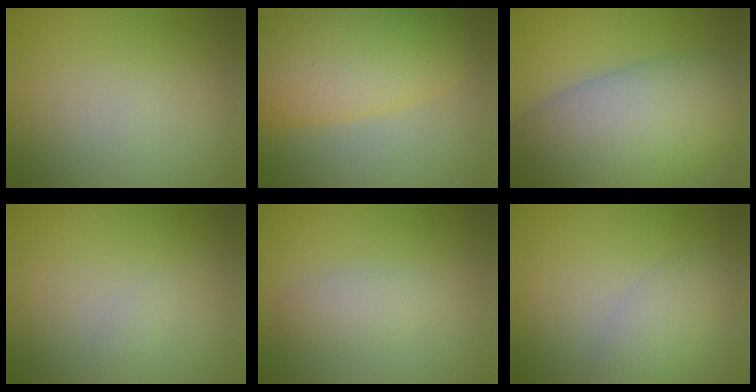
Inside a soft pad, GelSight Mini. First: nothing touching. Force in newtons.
{"total": 8.6, "press": 8.5, "slide": 0.4}
{"total": 11.9, "press": 11.9, "slide": 0.7}
{"total": 0.5, "press": 0.5, "slide": 0.0}
{"total": 1.7, "press": 1.7, "slide": 0.1}
{"total": 2.6, "press": 2.6, "slide": 0.1}